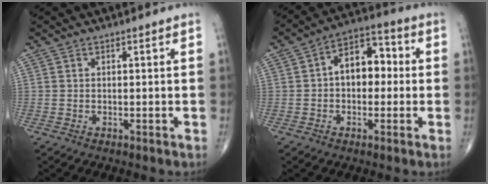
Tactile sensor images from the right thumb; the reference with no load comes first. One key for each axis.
{"total": 9.4, "fx": 0.4, "fy": 6.1, "fz": 7.1, "tx": -0.081, "ty": 0.028, "tz": -0.008}